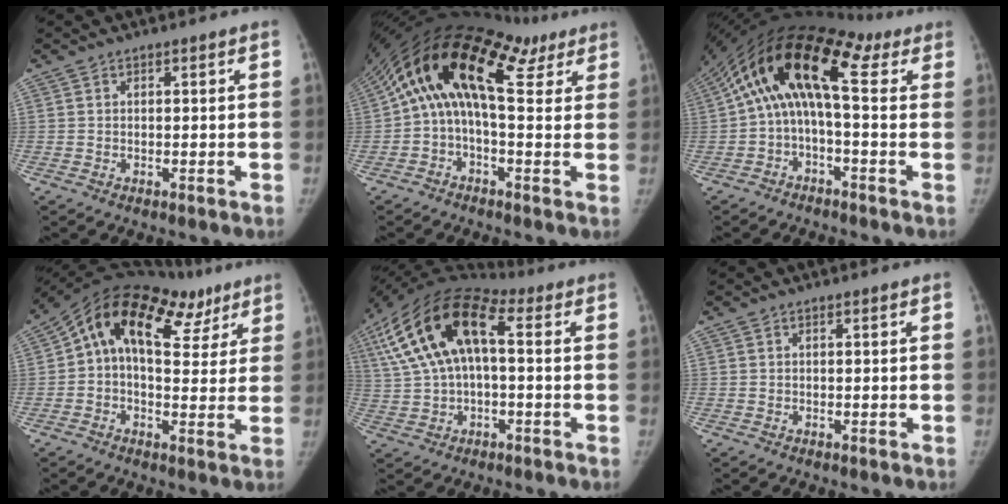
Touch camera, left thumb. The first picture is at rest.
{"total": 20.1, "force": [7.6, 10.2, 15.6], "torque": [-0.236, 0.060, 0.111]}
{"total": 16.7, "force": [4.0, 7.1, 14.6], "torque": [-0.226, 0.065, 0.050]}
{"total": 20.1, "force": [9.1, 11.5, 13.8], "torque": [-0.193, 0.048, 0.140]}
{"total": 19.2, "force": [3.7, 9.8, 16.1], "torque": [-0.321, 0.040, 0.053]}
{"total": 0.0}